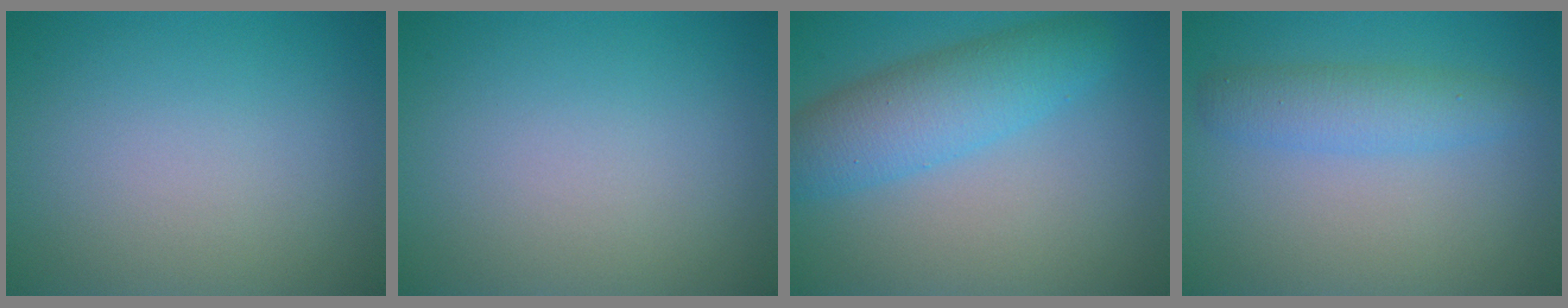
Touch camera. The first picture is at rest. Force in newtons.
{"total": 0.0}
{"total": 5.6, "press": 5.6, "slide": 0.1}
{"total": 3.1, "press": 3.1, "slide": 0.1}